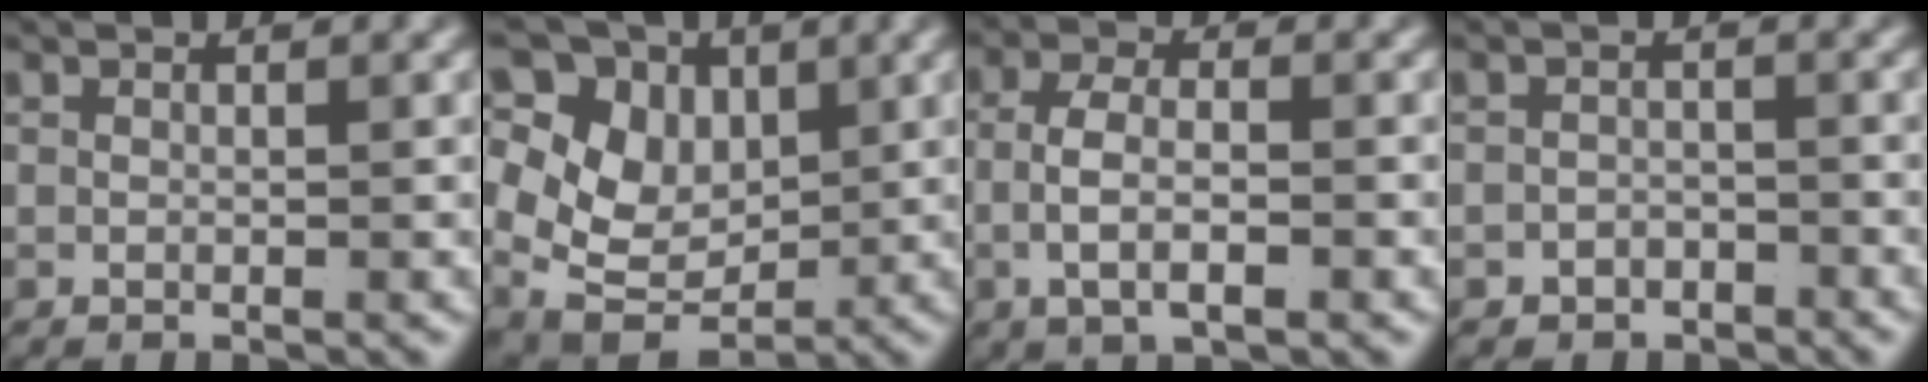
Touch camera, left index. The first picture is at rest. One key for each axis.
{"total": 12.9, "fx": 0.1, "fy": 10.5, "fz": 7.5, "tx": -0.153, "ty": -0.043, "tz": 0.013}
{"total": 4.0, "fx": -1.0, "fy": 1.9, "fz": 3.4, "tx": -0.069, "ty": -0.008, "tz": -0.012}
{"total": 2.7, "fx": -2.3, "fy": 1.4, "fz": -0.3, "tx": 0.013, "ty": -0.014, "tz": -0.036}